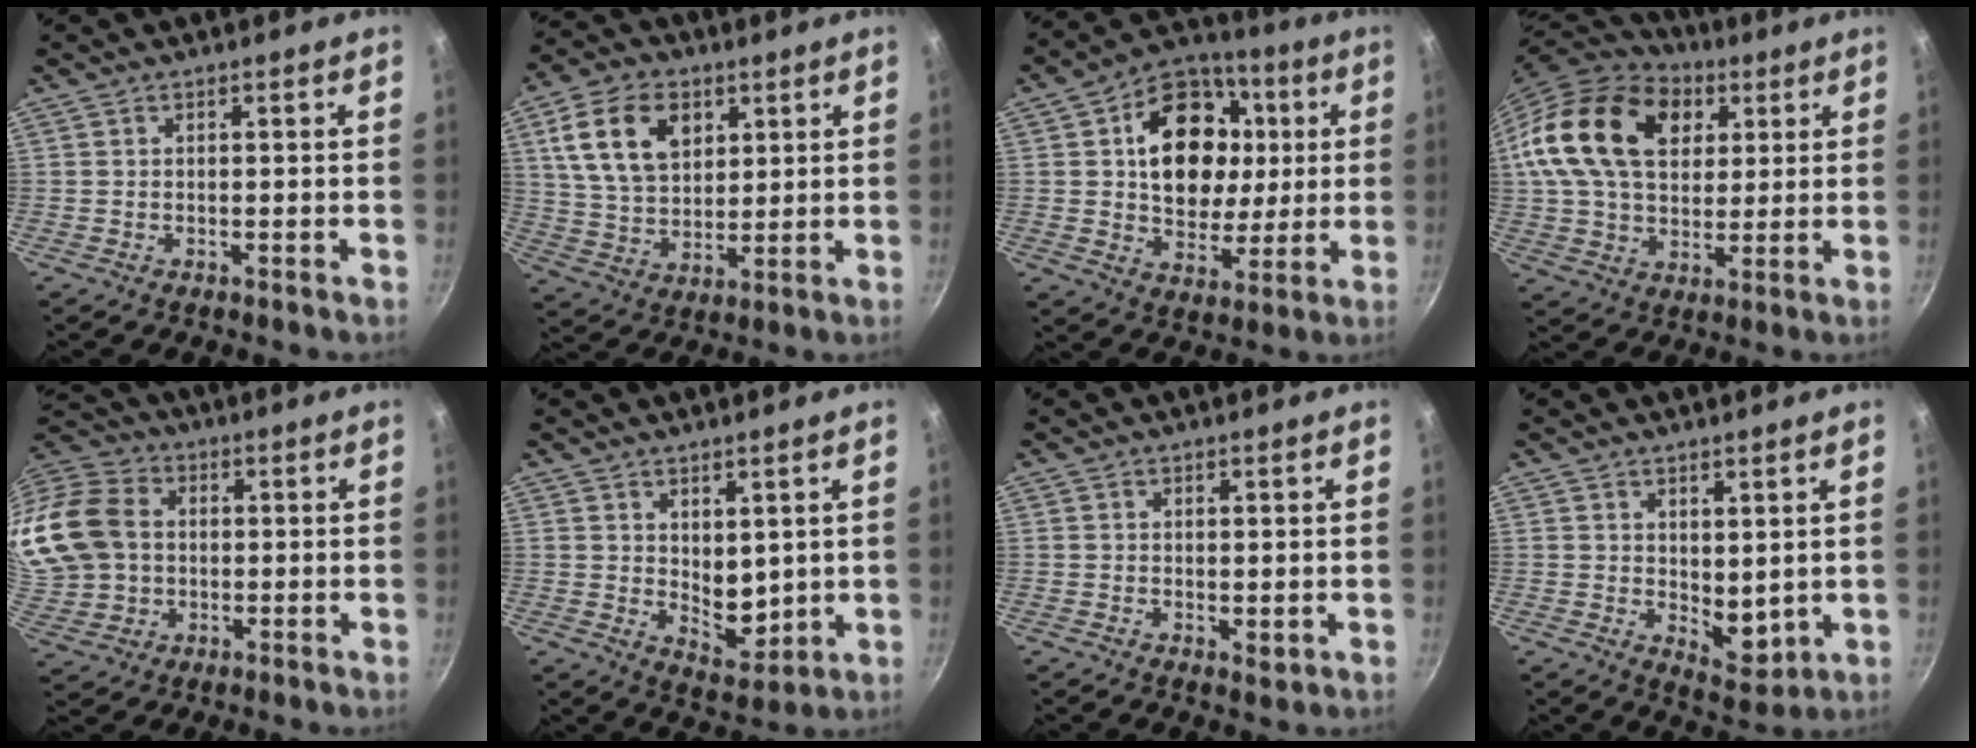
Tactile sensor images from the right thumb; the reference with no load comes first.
{"total": 14.8, "force": [5.4, 10.1, 9.4], "torque": [-0.147, -0.008, 0.100]}
{"total": 19.9, "force": [3.3, 15.1, 12.5], "torque": [-0.166, 0.009, 0.053]}
{"total": 22.6, "force": [7.4, 15.4, 14.7], "torque": [-0.236, 0.000, 0.125]}
{"total": 20.3, "force": [1.8, 16.7, 11.5], "torque": [-0.237, 0.025, 0.033]}
{"total": 6.8, "force": [2.1, 4.3, 4.8], "torque": [-0.051, -0.034, 0.045]}
{"total": 1.5, "force": [0.6, 1.0, 1.0], "torque": [-0.014, -0.007, 0.010]}
{"total": 6.2, "force": [1.8, 3.7, 4.7], "torque": [-0.051, -0.030, 0.038]}